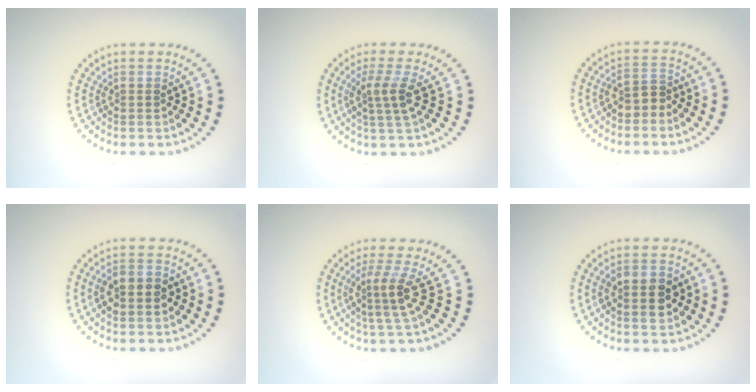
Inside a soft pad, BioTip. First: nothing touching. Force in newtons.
{"total": 2.7, "press": 2.0, "slide": 1.8}
{"total": 2.1, "press": 2.0, "slide": 0.9}
{"total": 3.2, "press": 3.2, "slide": 0.5}
{"total": 3.2, "press": 2.3, "slide": 2.2}
{"total": 3.9, "press": 3.8, "slide": 0.3}